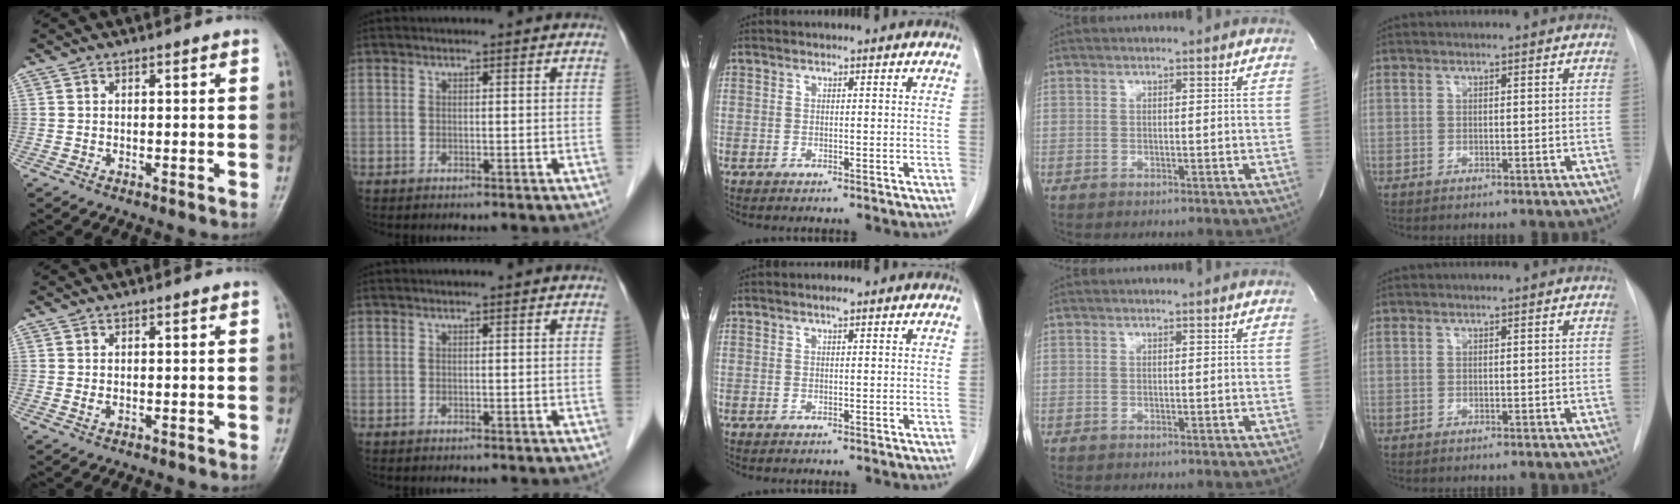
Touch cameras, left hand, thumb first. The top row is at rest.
{"thumb": {"total": 1.1, "force": [0.2, 0.6, 1.0], "torque": [-0.015, 0.002, 0.008]}, "middle": {"total": 0.7, "force": [0.5, 0.1, 0.5], "torque": [-0.011, 0.001, 0.008]}}